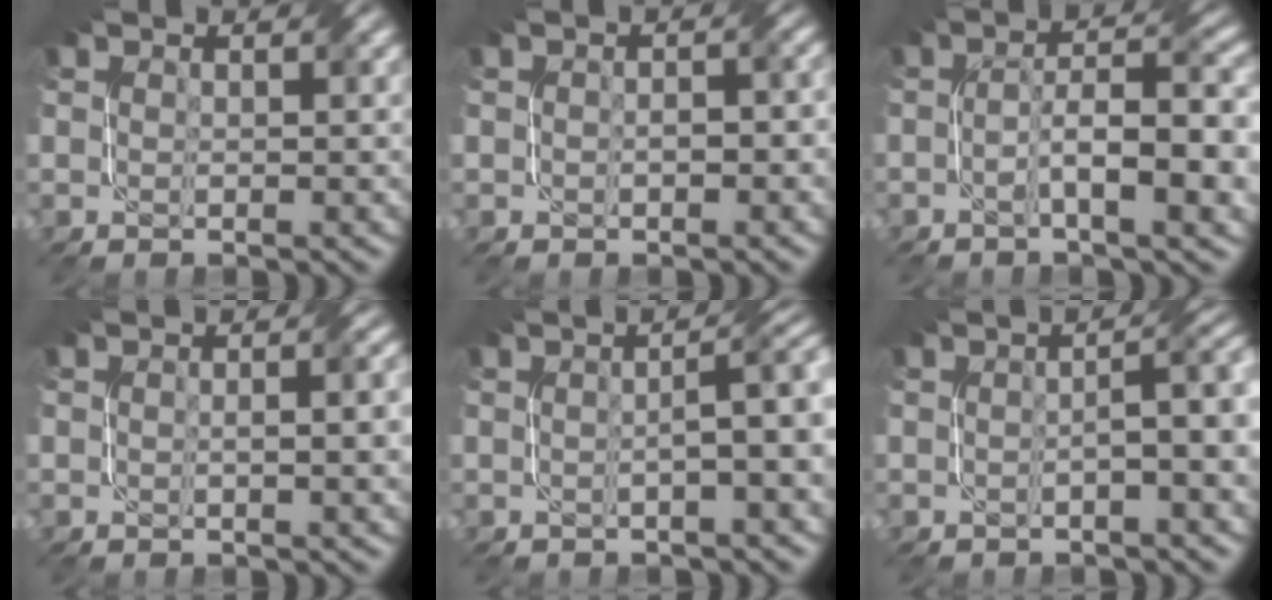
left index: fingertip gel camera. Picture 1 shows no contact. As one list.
[{"total": 2.1, "force": [-0.1, 1.3, 1.7], "torque": [-0.019, 0.005, -0.004]}, {"total": 7.0, "force": [-1.8, 1.7, 6.5], "torque": [-0.106, 0.009, -0.032]}, {"total": 3.1, "force": [0.0, 1.1, 2.9], "torque": [-0.037, 0.005, 0.002]}, {"total": 4.8, "force": [0.0, 1.3, 4.7], "torque": [-0.050, 0.018, 0.000]}, {"total": 4.3, "force": [-0.4, 1.1, 4.2], "torque": [-0.052, 0.018, -0.009]}]